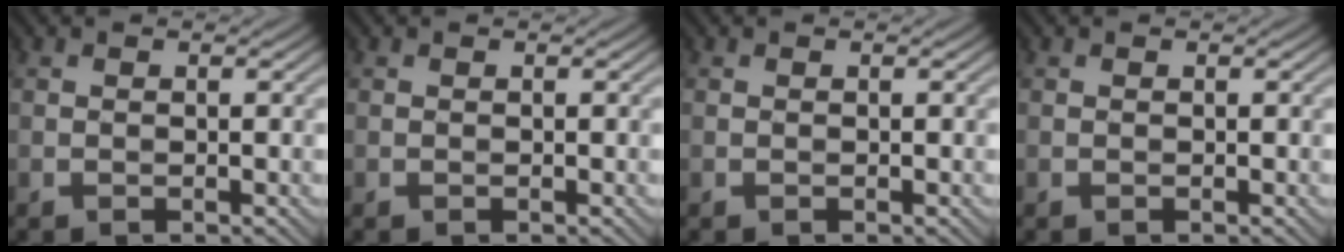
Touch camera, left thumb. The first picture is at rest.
{"total": 0.0}
{"total": 0.0}
{"total": 0.0}